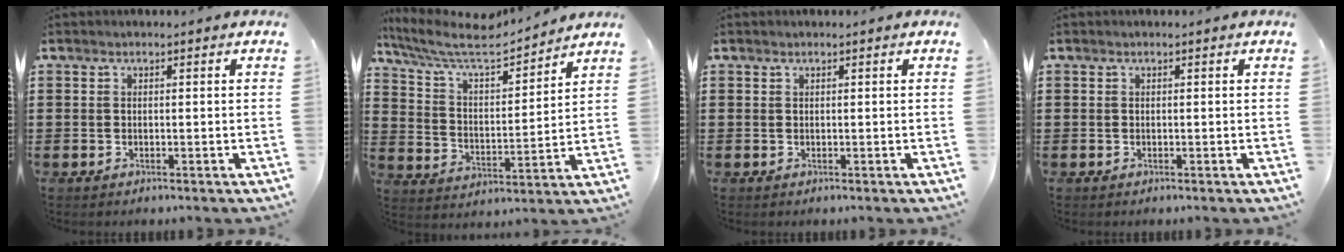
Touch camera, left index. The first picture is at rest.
{"total": 8.7, "force": [7.6, 1.5, 3.9], "torque": [-0.107, -0.040, 0.131]}
{"total": 0.0}
{"total": 0.0}